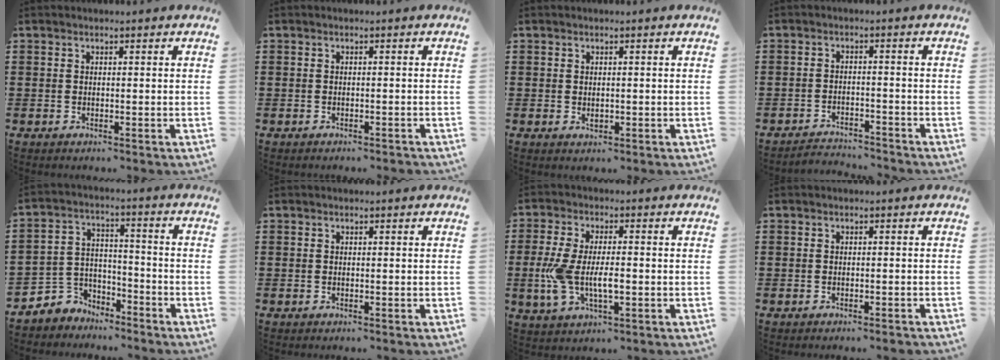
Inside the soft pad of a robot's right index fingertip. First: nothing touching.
{"total": 0.7, "force": [-0.6, -0.1, 0.1], "torque": [-0.005, -0.004, -0.012]}
{"total": 0.9, "force": [0.1, 0.7, 0.6], "torque": [-0.013, 0.004, 0.001]}
{"total": 2.8, "force": [-2.8, 0.0, 0.0], "torque": [-0.008, -0.001, -0.060]}
{"total": 4.7, "force": [-3.9, 2.6, -0.1], "torque": [-0.023, 0.002, -0.085]}
{"total": 0.0}
{"total": 7.8, "force": [-1.2, 3.6, 6.8], "torque": [-0.161, -0.005, -0.029]}
{"total": 0.8, "force": [-0.7, -0.1, 0.3], "torque": [-0.007, -0.004, -0.013]}